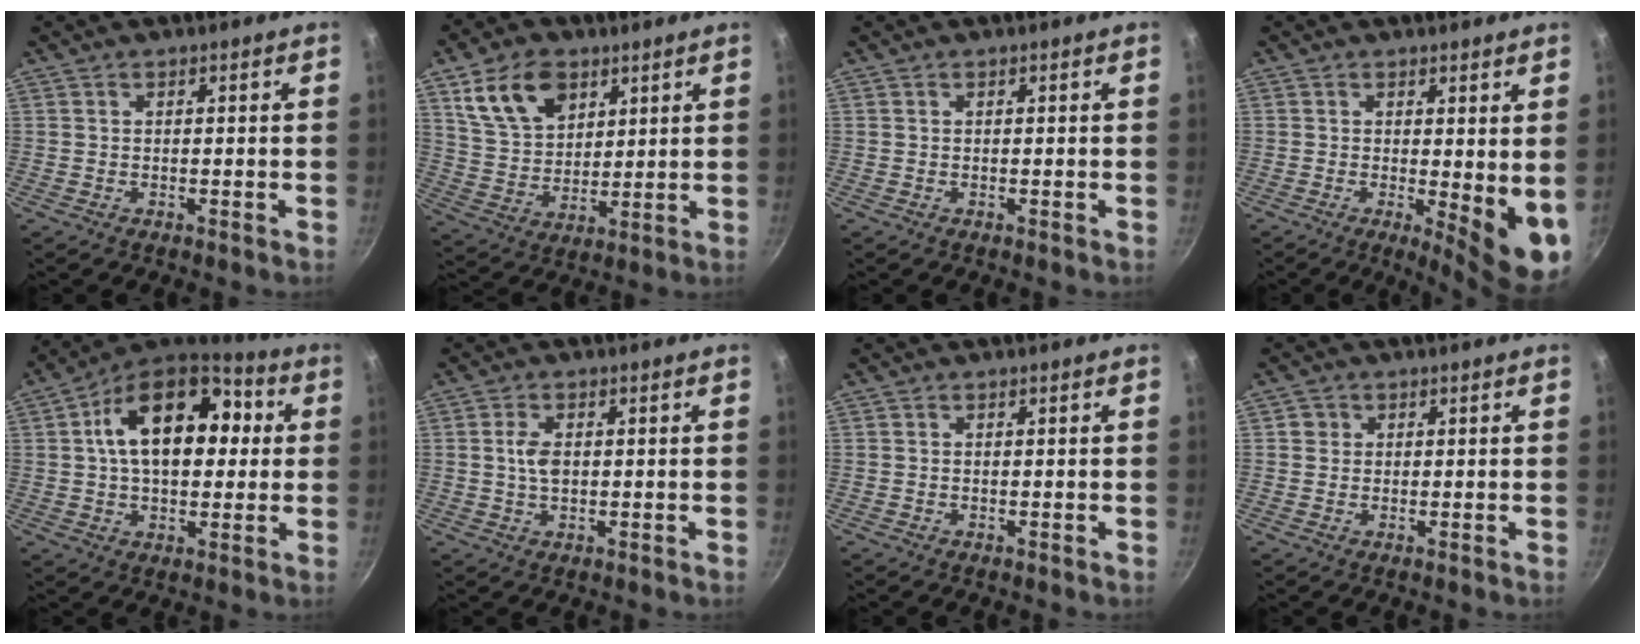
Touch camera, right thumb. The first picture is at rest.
{"total": 13.0, "force": [6.7, 8.4, 7.4], "torque": [-0.106, -0.023, 0.132]}
{"total": 0.0}
{"total": 9.8, "force": [-0.8, 3.0, 9.3], "torque": [-0.119, -0.022, -0.003]}
{"total": 19.5, "force": [3.4, 11.6, 15.3], "torque": [-0.209, 0.028, 0.044]}
{"total": 3.8, "force": [0.3, 2.2, 3.1], "torque": [-0.059, 0.000, 0.006]}
{"total": 0.0}
{"total": 1.8, "force": [0.4, 1.7, 0.4], "torque": [0.003, 0.001, 0.003]}